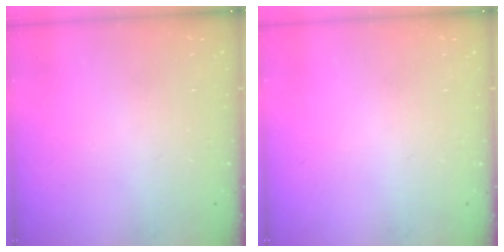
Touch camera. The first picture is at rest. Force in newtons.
{"total": 0.0}